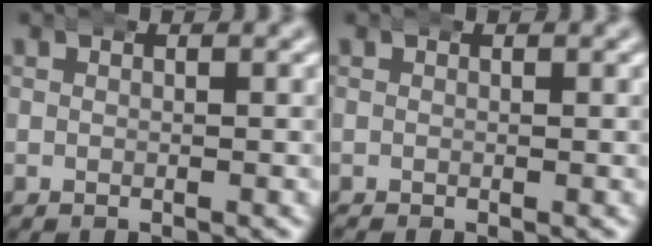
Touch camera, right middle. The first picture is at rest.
{"total": 0.0}